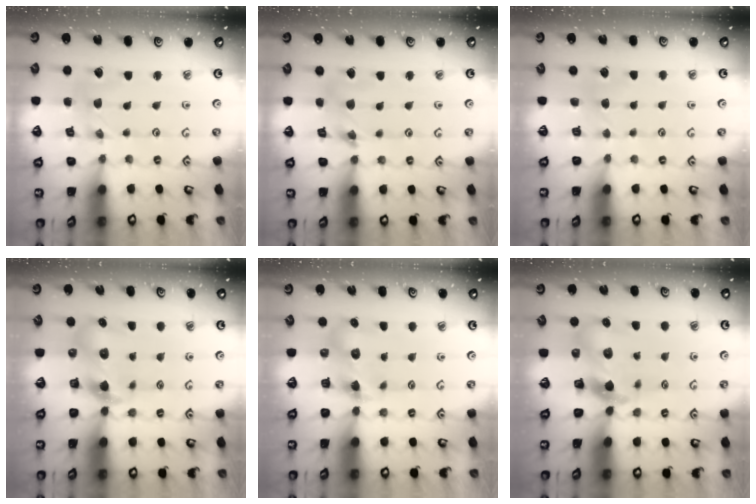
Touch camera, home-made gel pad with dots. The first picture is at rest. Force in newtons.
{"total": 5.4, "press": 5.4, "slide": 0.4}
{"total": 2.4, "press": 2.3, "slide": 0.5}
{"total": 6.2, "press": 6.1, "slide": 0.7}
{"total": 6.0, "press": 6.0, "slide": 0.5}
{"total": 7.6, "press": 7.5, "slide": 1.2}